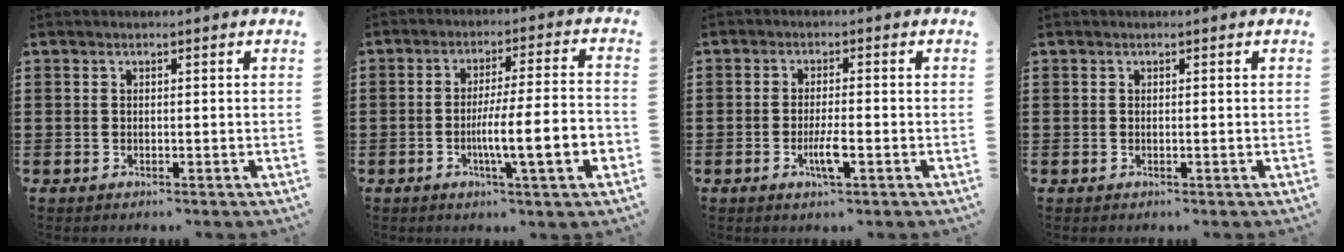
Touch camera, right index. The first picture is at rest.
{"total": 9.2, "force": [-3.0, 0.4, 8.7], "torque": [-0.153, -0.010, -0.057]}
{"total": 3.8, "force": [-1.6, 0.6, 3.4], "torque": [-0.072, -0.005, -0.032]}
{"total": 0.0}